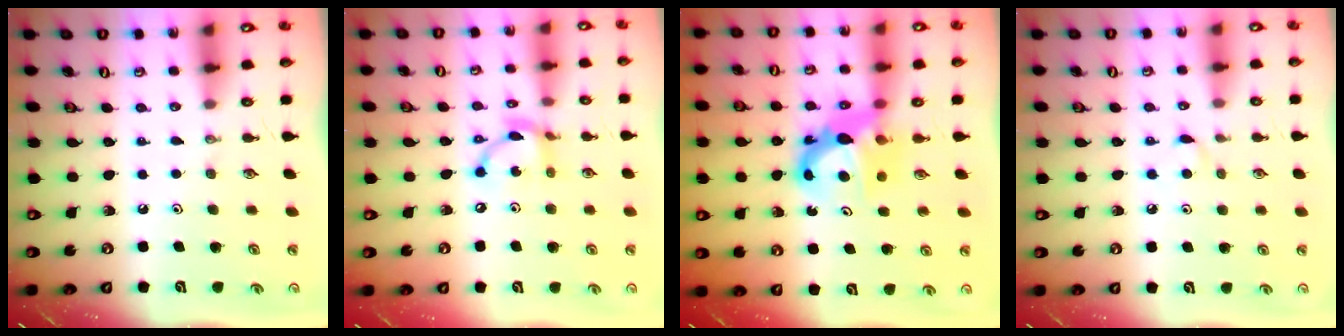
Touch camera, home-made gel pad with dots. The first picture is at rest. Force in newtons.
{"total": 9.8, "press": 9.8, "slide": 0.5}
{"total": 8.4, "press": 8.4, "slide": 0.9}
{"total": 4.2, "press": 4.2, "slide": 0.5}